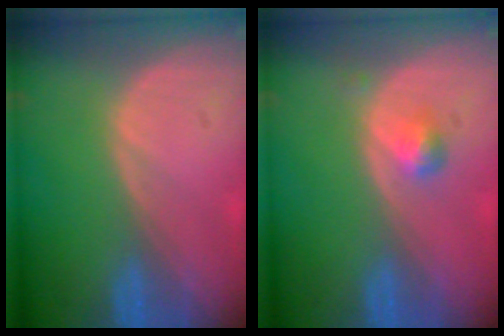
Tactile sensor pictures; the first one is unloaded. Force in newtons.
{"total": 2.0, "press": 2.0, "slide": 0.2}